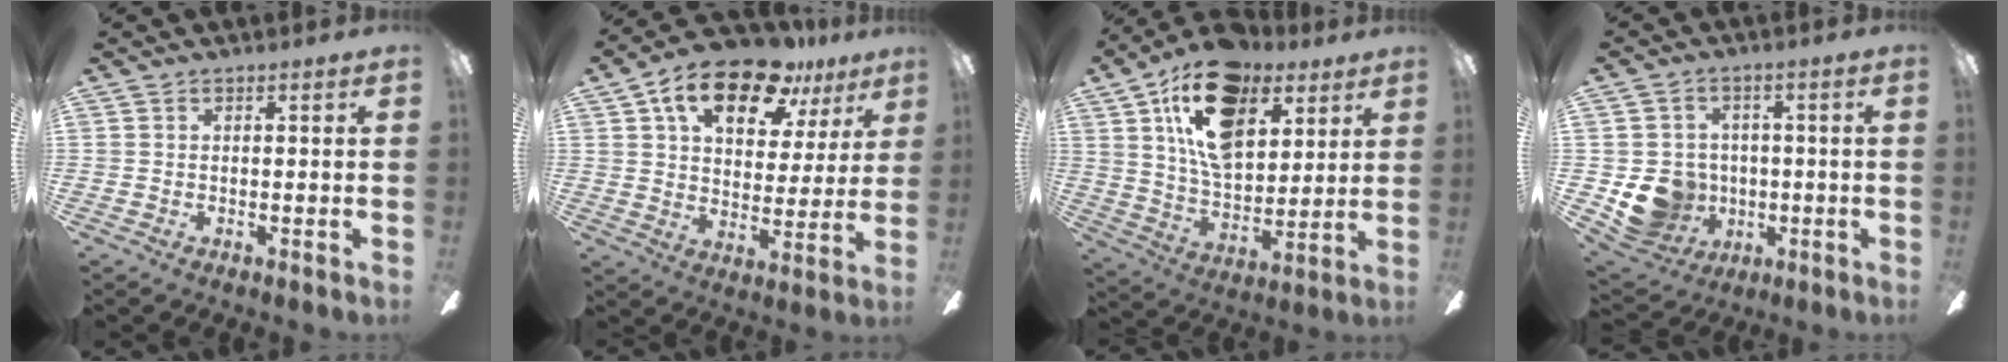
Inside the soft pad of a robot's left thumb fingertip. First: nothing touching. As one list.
[{"total": 17.8, "force": [10.9, 8.8, 11.0], "torque": [-0.179, -0.045, 0.185]}, {"total": 19.3, "force": [10.6, 11.0, 11.9], "torque": [-0.214, -0.036, 0.188]}, {"total": 10.7, "force": [-2.2, 9.8, 3.5], "torque": [-0.095, 0.014, -0.029]}]